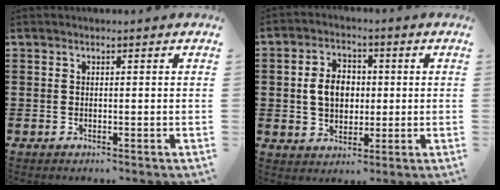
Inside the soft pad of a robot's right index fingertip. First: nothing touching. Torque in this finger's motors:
{"motor_torque": [0.31, 0.21, 0.21, 0.11]}